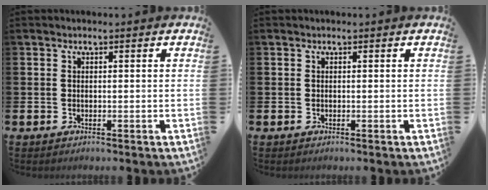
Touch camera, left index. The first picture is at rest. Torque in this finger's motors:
{"motor_torque": [0.00, 0.00, 0.00, 0.01]}